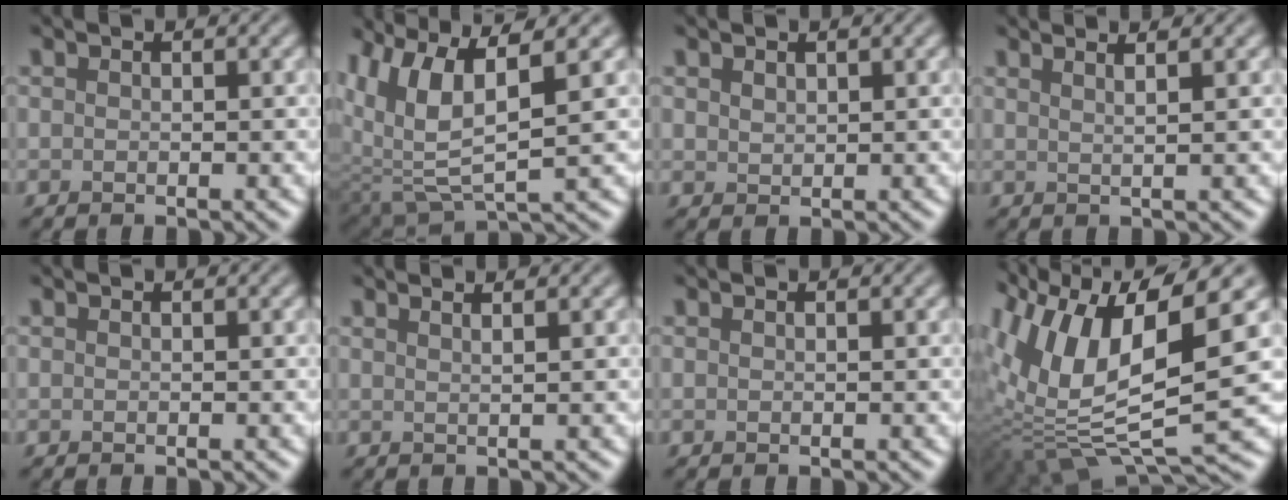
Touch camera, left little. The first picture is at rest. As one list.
[{"total": 7.0, "force": [2.6, 2.5, 6.0], "torque": [-0.135, -0.003, 0.054]}, {"total": 1.0, "force": [0.7, 0.6, 0.3], "torque": [-0.008, 0.000, 0.017]}, {"total": 3.0, "force": [1.9, 1.1, 2.1], "torque": [-0.006, 0.014, -0.005]}, {"total": 0.0}, {"total": 2.7, "force": [1.7, 1.1, 1.8], "torque": [-0.001, 0.008, -0.007]}, {"total": 0.0}, {"total": 13.0, "force": [3.4, 5.4, 11.4], "torque": [-0.242, -0.007, 0.066]}]